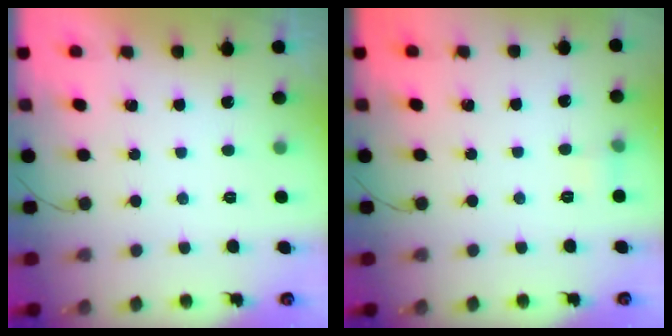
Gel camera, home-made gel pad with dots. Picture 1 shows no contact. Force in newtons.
{"total": 4.2, "press": 3.8, "slide": 1.8}